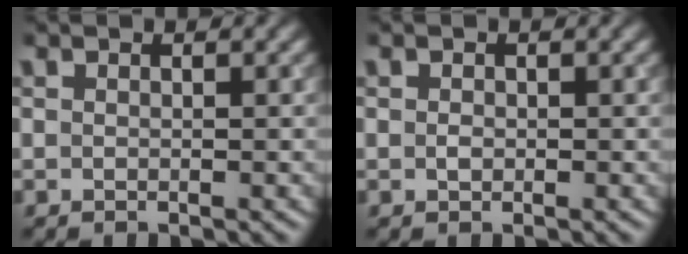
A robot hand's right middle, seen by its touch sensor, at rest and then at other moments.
{"total": 0.6, "force": [0.0, 0.5, 0.4], "torque": [-0.006, -0.002, -0.001]}